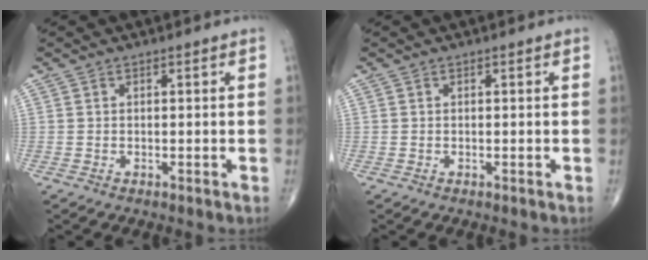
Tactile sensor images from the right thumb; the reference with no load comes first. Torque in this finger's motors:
{"motor_torque": [0.00, 0.00, 0.00, 0.00, -0.01]}